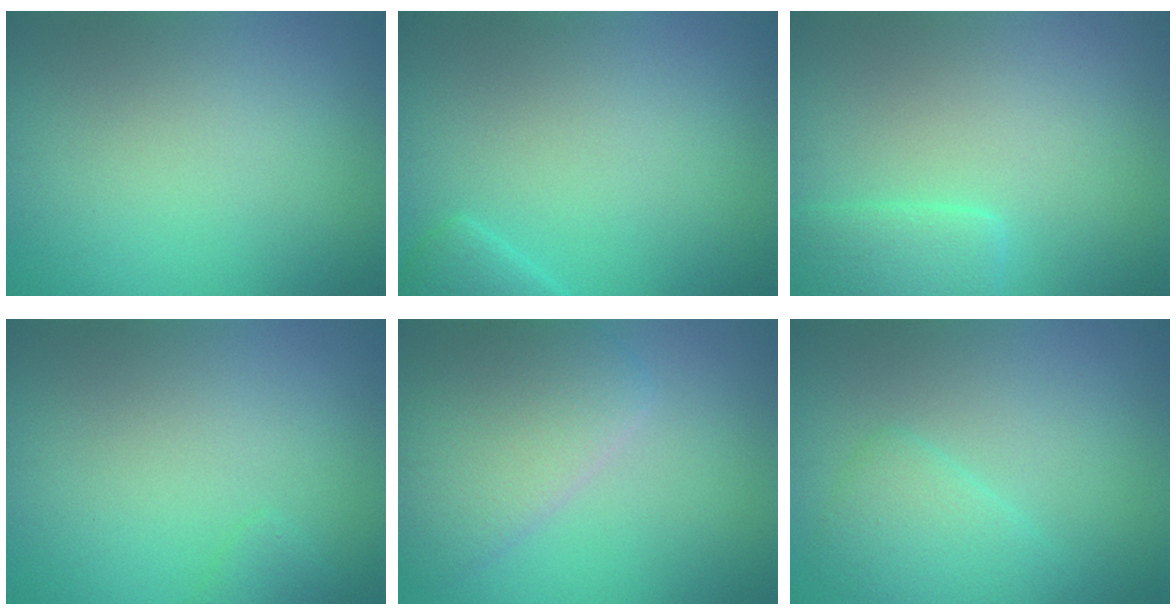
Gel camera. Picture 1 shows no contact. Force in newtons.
{"total": 1.6, "press": 1.6, "slide": 0.2}
{"total": 3.0, "press": 3.0, "slide": 0.2}
{"total": 0.9, "press": 0.9, "slide": 0.1}
{"total": 5.5, "press": 5.5, "slide": 0.3}
{"total": 2.8, "press": 2.8, "slide": 0.2}